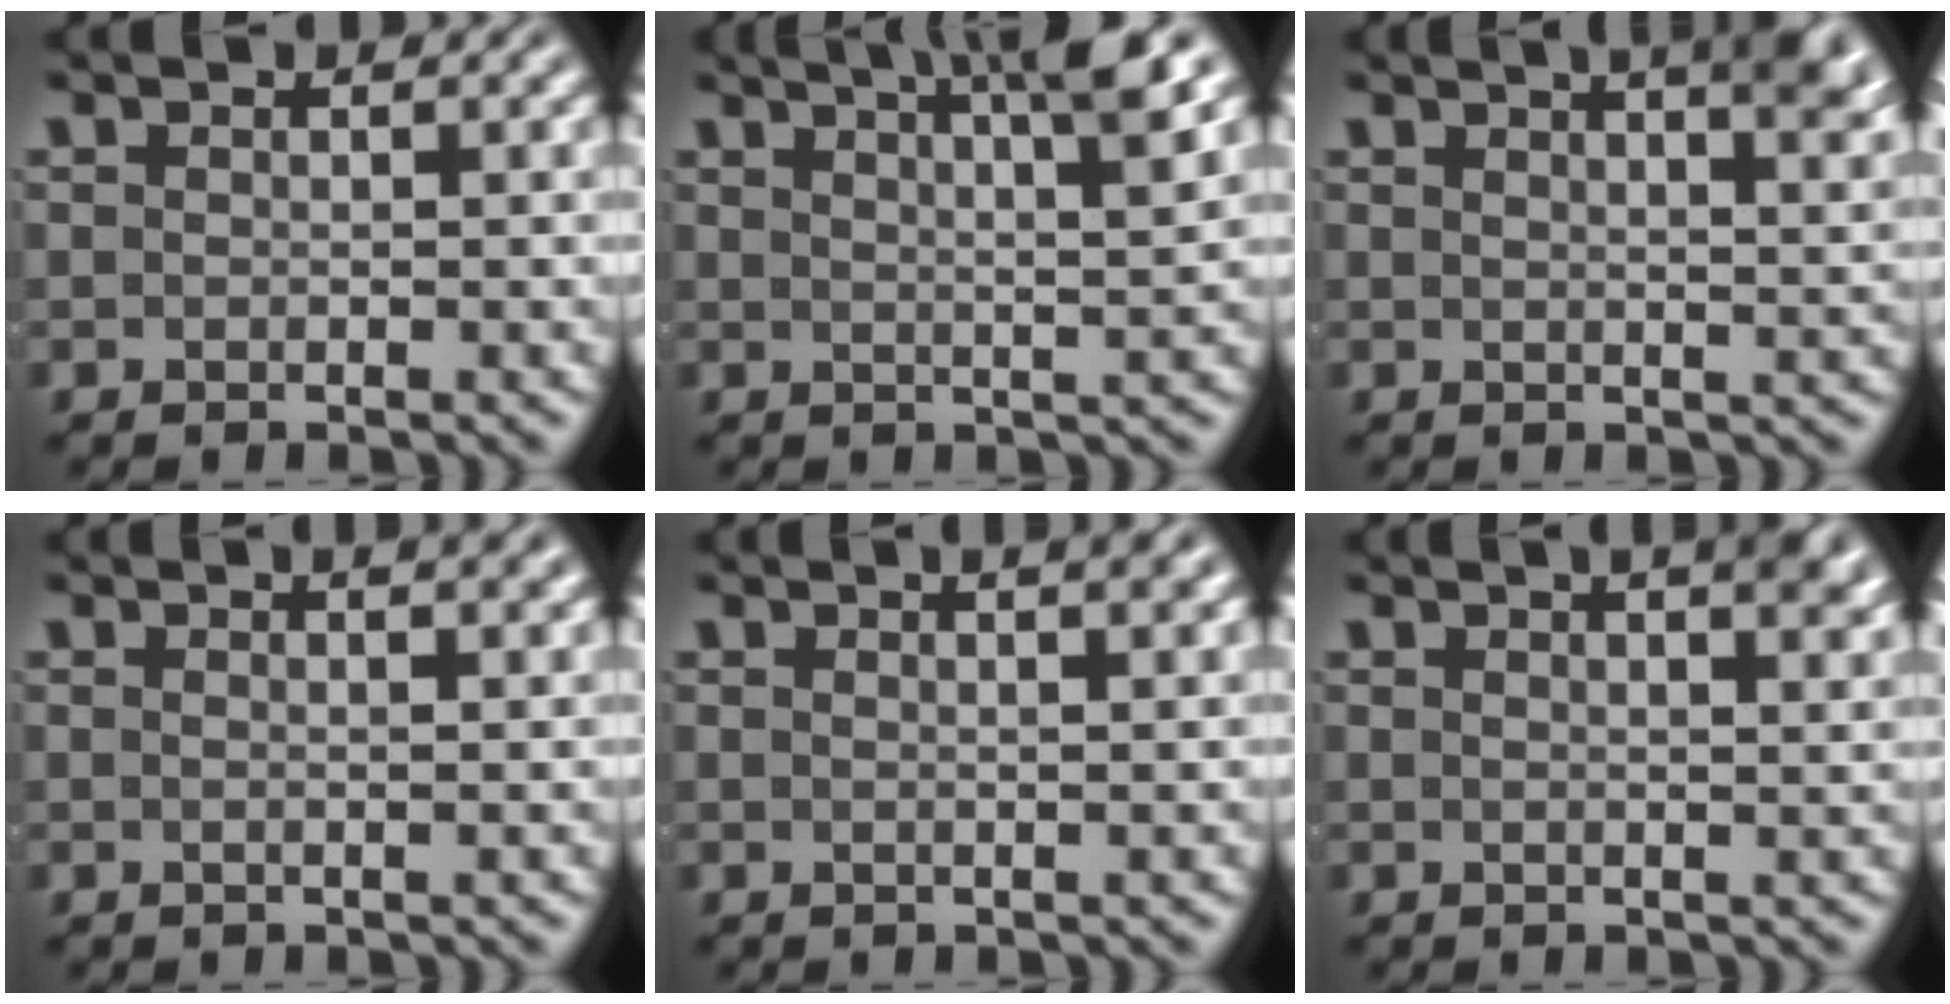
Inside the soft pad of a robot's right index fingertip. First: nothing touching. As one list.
[{"total": 7.2, "force": [4.8, 1.4, 5.2], "torque": [-0.058, 0.015, 0.069]}, {"total": 8.7, "force": [4.9, 2.8, 6.7], "torque": [-0.062, 0.021, 0.066]}, {"total": 2.4, "force": [1.0, 0.0, 2.2], "torque": [-0.019, 0.004, 0.012]}, {"total": 2.8, "force": [1.4, 0.0, 2.5], "torque": [-0.021, 0.004, 0.021]}, {"total": 4.9, "force": [2.6, 0.9, 4.1], "torque": [-0.037, 0.009, 0.037]}]